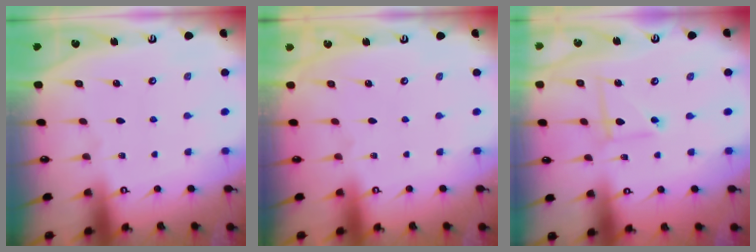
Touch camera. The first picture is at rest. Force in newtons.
{"total": 0.0}
{"total": 3.2, "press": 3.2, "slide": 0.3}